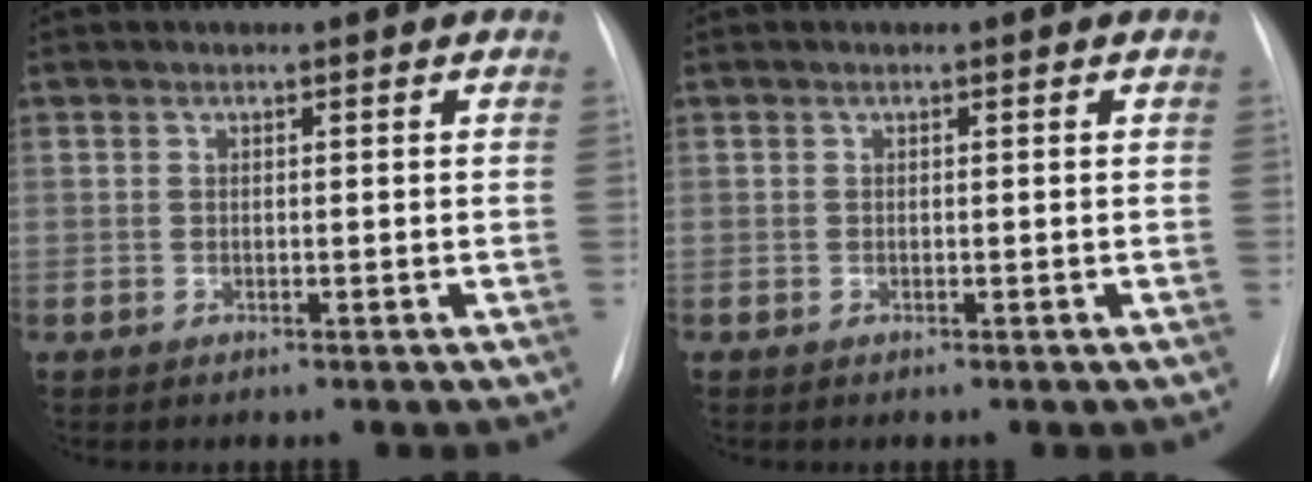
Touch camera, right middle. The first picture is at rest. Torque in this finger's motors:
{"motor_torque": [-0.14, -0.01, -0.01, 0.00]}